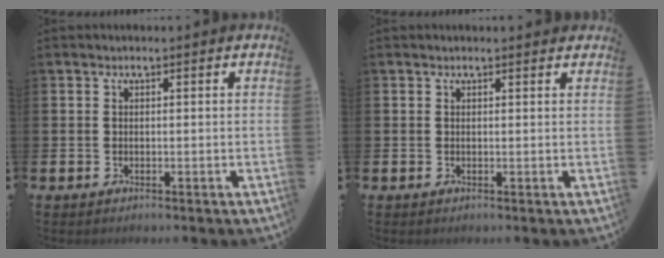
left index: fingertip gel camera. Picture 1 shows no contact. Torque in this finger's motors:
{"motor_torque": [0.94, -1.20, -0.03, -0.01]}